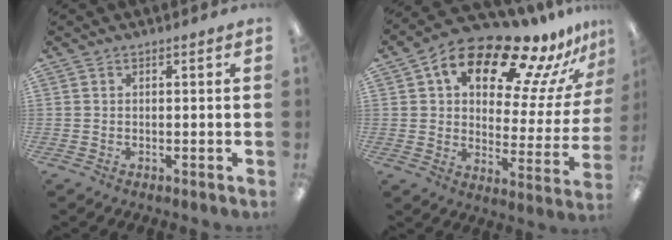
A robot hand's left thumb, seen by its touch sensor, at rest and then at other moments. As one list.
[{"total": 18.2, "force": [12.2, 7.6, 11.0], "torque": [-0.182, -0.083, 0.200]}]